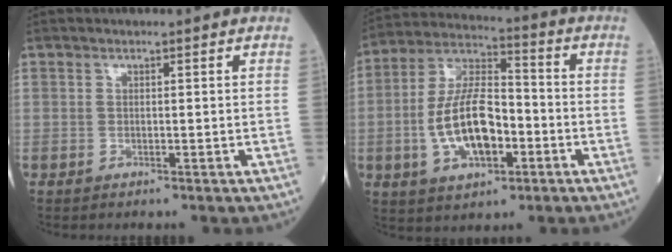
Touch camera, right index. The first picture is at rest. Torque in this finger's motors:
{"motor_torque": [1.94, -0.21, 0.91, 0.21]}